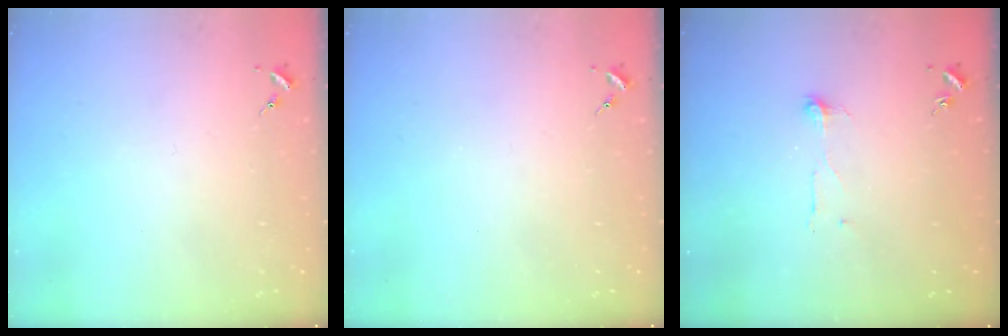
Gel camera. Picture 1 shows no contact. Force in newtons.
{"total": 0.0}
{"total": 4.5, "press": 4.5, "slide": 0.4}